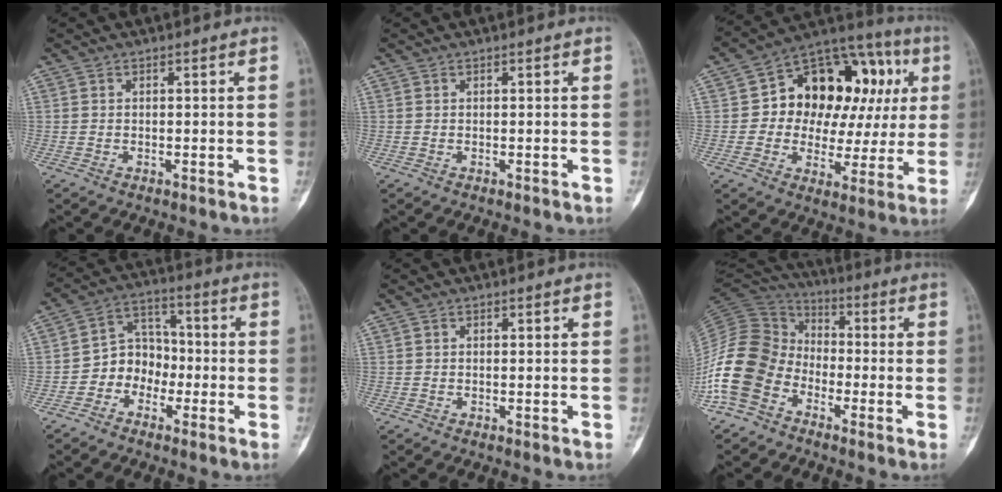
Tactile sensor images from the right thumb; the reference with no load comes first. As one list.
[{"total": 0.0}, {"total": 22.9, "force": [4.6, 14.6, 17.0], "torque": [-0.173, 0.039, 0.067]}, {"total": 8.1, "force": [-2.9, 6.8, 3.4], "torque": [-0.021, 0.044, -0.065]}, {"total": 0.0}, {"total": 16.5, "force": [-7.2, 12.3, 8.3], "torque": [-0.165, 0.063, -0.154]}]